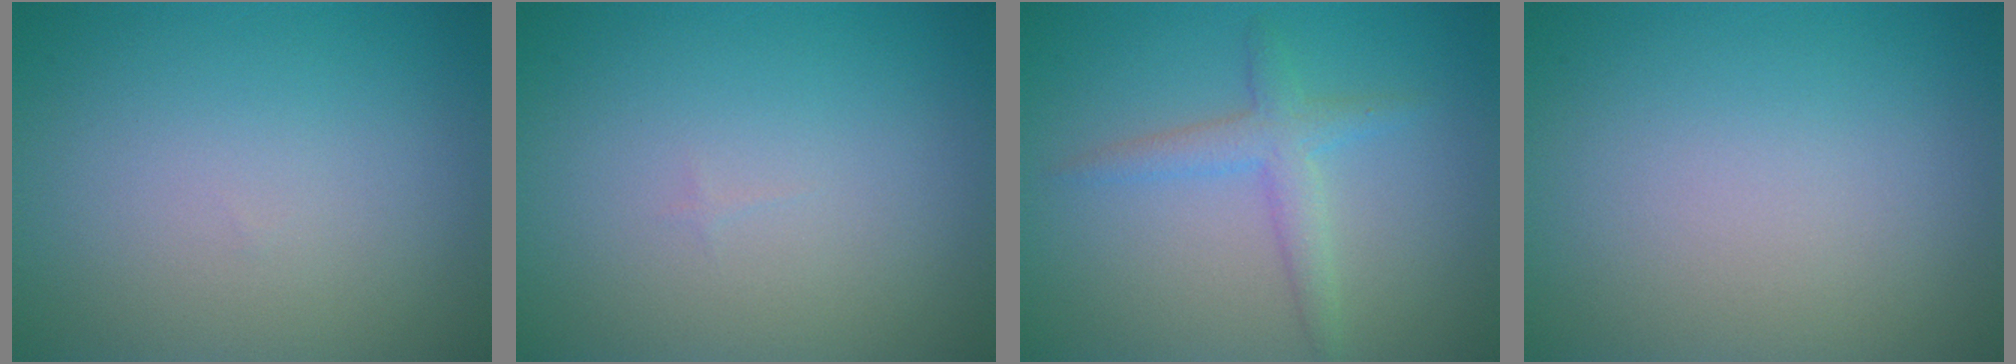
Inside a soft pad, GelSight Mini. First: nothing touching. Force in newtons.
{"total": 0.0}
{"total": 2.4, "press": 2.4, "slide": 0.2}
{"total": 0.0}